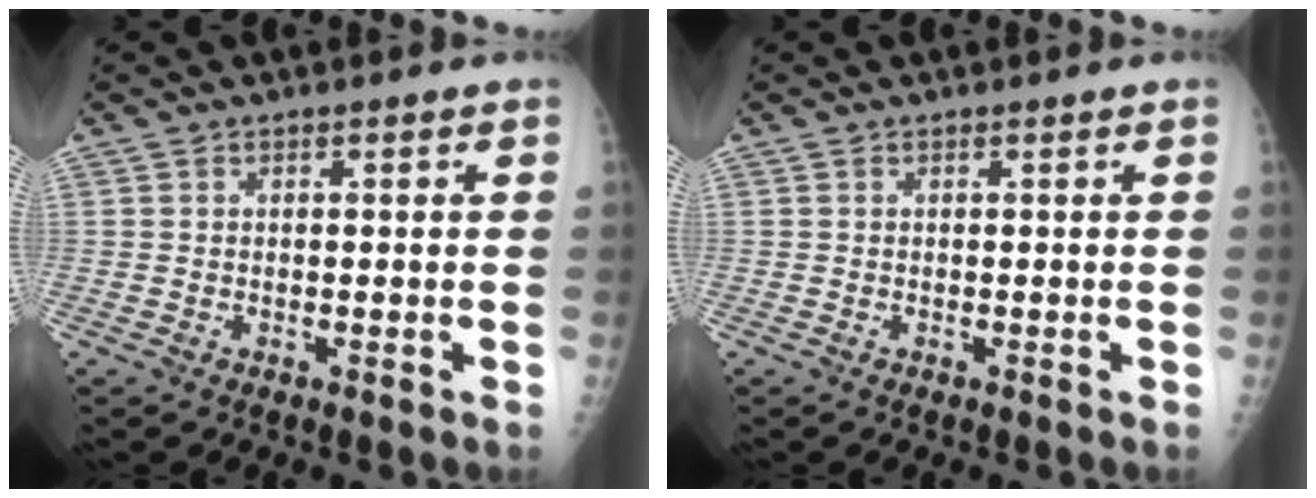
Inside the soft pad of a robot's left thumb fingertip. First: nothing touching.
{"total": 0.0}